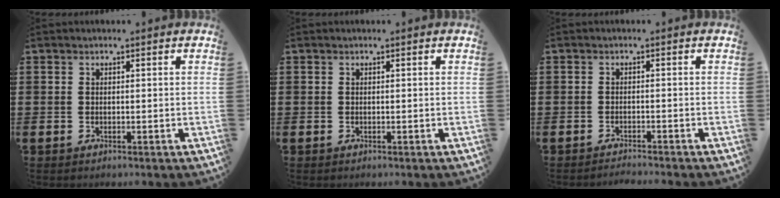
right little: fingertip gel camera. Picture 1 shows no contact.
{"total": 0.0}
{"total": 1.1, "force": [-1.1, -0.2, 0.0], "torque": [0.000, 0.001, -0.022]}